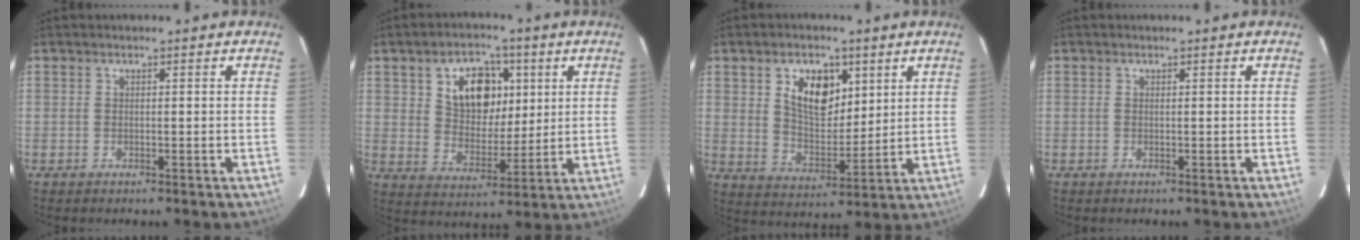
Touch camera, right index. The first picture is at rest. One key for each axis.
{"total": 11.9, "fx": 4.3, "fy": 7.9, "fz": 7.8, "tx": -0.136, "ty": 0.016, "tz": 0.081}
{"total": 10.3, "fx": 4.4, "fy": 6.2, "fz": 7.0, "tx": -0.121, "ty": 0.005, "tz": 0.084}
{"total": 0.0}